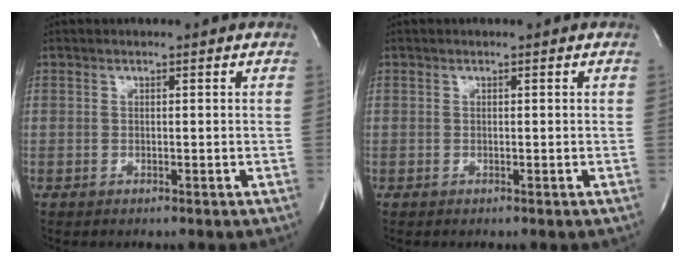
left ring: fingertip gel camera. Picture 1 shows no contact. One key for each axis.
{"total": 0.0}